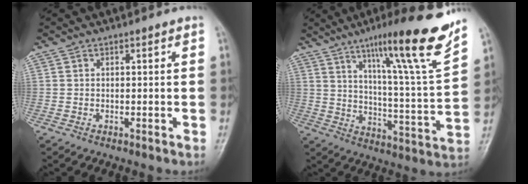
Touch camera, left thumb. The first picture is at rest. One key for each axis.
{"total": 19.7, "fx": 12.8, "fy": 1.0, "fz": 14.9, "tx": -0.198, "ty": -0.068, "tz": 0.195}